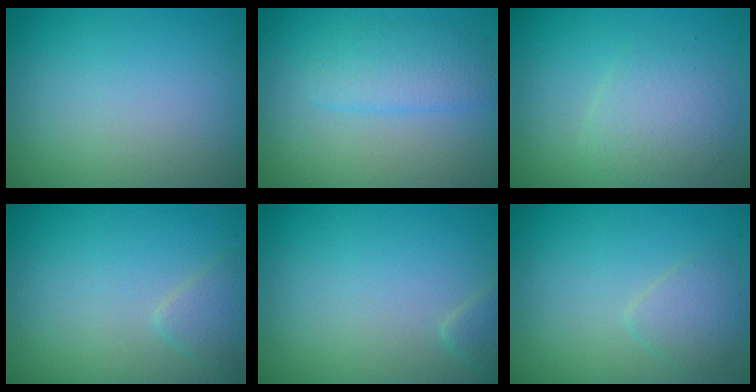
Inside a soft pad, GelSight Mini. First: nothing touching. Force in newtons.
{"total": 2.8, "press": 2.8, "slide": 0.1}
{"total": 3.0, "press": 3.0, "slide": 0.1}
{"total": 1.6, "press": 1.6, "slide": 0.1}
{"total": 1.1, "press": 1.1, "slide": 0.1}
{"total": 1.8, "press": 1.8, "slide": 0.0}